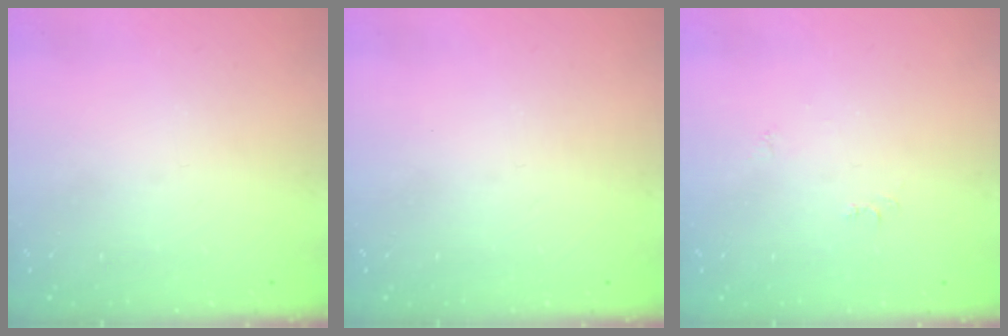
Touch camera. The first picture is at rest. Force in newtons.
{"total": 0.0}
{"total": 4.0, "press": 4.0, "slide": 0.6}